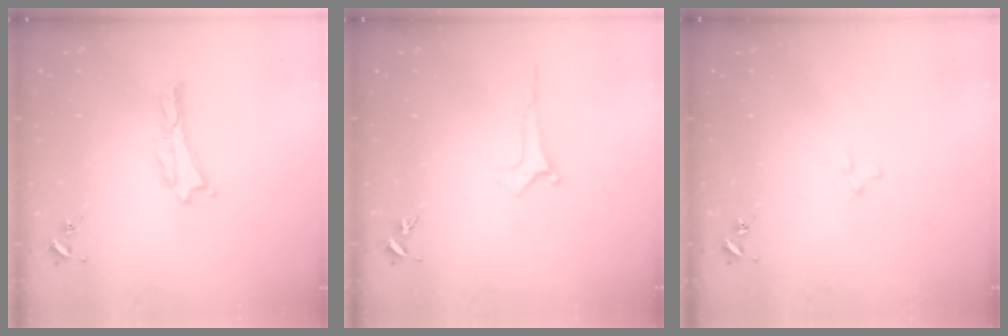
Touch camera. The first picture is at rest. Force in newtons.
{"total": 0.0}
{"total": 1.9, "press": 1.9, "slide": 0.2}